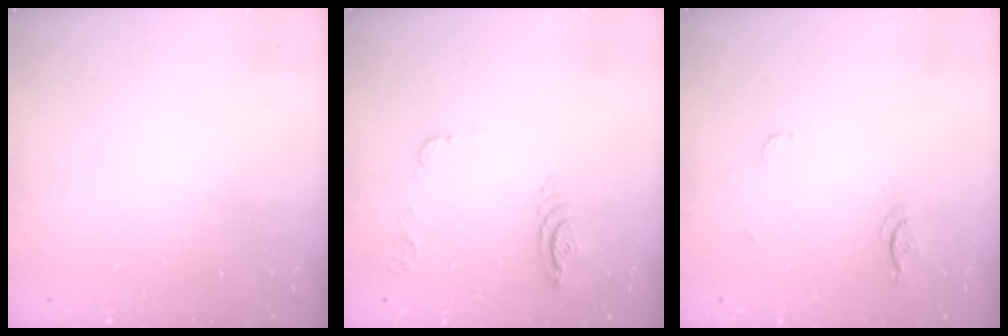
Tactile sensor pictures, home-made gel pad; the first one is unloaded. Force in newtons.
{"total": 9.4, "press": 9.4, "slide": 1.1}
{"total": 3.9, "press": 3.5, "slide": 1.7}